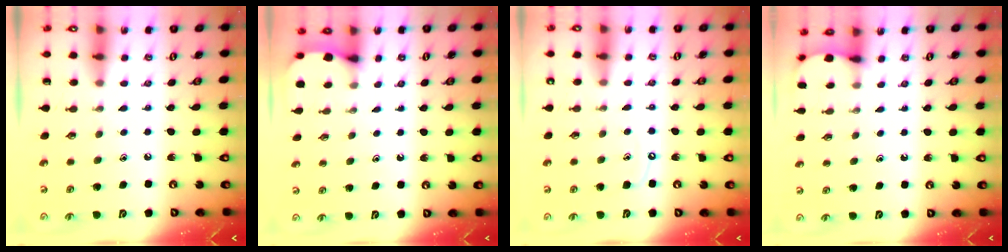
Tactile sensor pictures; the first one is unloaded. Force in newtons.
{"total": 2.6, "press": 2.6, "slide": 0.4}
{"total": 4.0, "press": 4.0, "slide": 0.3}
{"total": 2.1, "press": 2.1, "slide": 0.2}